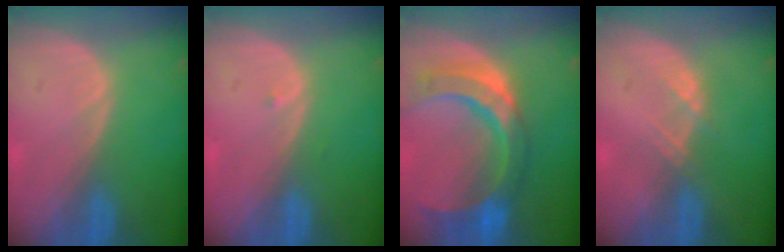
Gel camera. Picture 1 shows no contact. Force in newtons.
{"total": 0.5, "press": 0.4, "slide": 0.3}
{"total": 11.5, "press": 9.8, "slide": 6.0}
{"total": 1.5, "press": 1.4, "slide": 0.2}